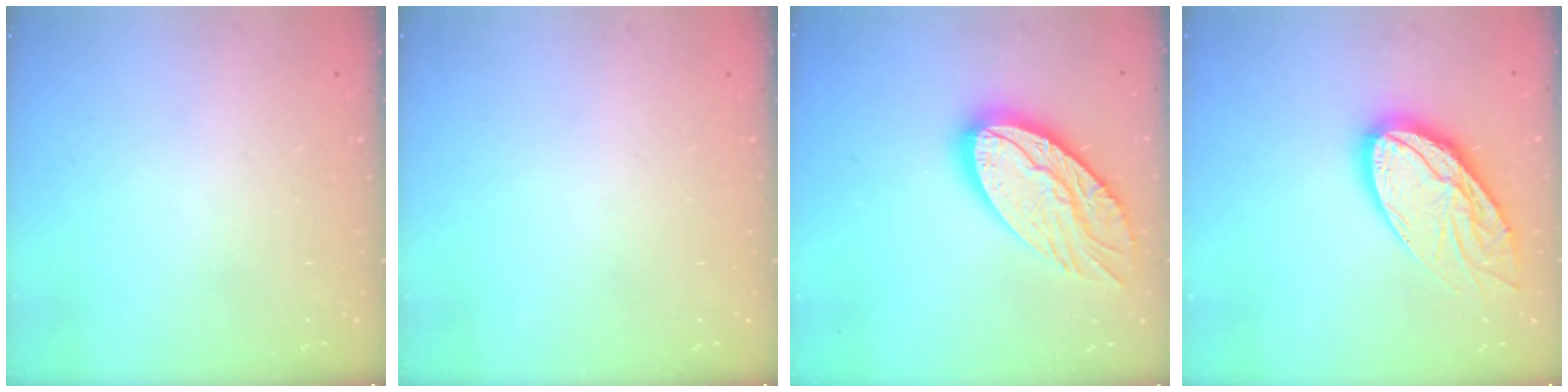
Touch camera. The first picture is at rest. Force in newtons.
{"total": 0.0}
{"total": 19.9, "press": 19.9, "slide": 1.5}
{"total": 20.0, "press": 19.9, "slide": 1.7}